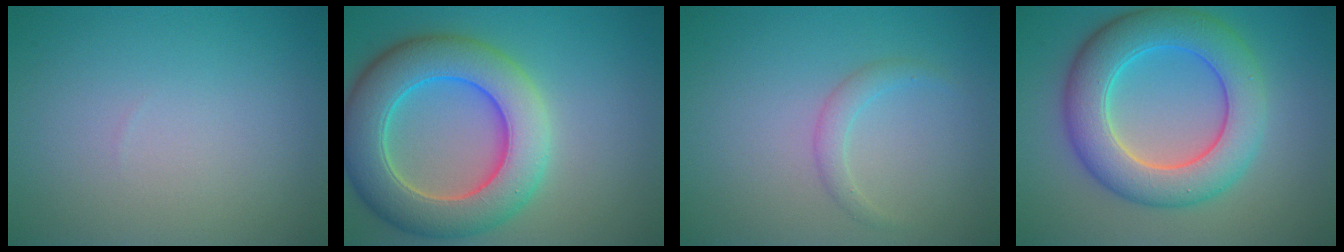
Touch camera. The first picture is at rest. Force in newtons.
{"total": 9.4, "press": 9.4, "slide": 0.5}
{"total": 1.5, "press": 1.5, "slide": 0.1}
{"total": 8.2, "press": 8.2, "slide": 0.4}